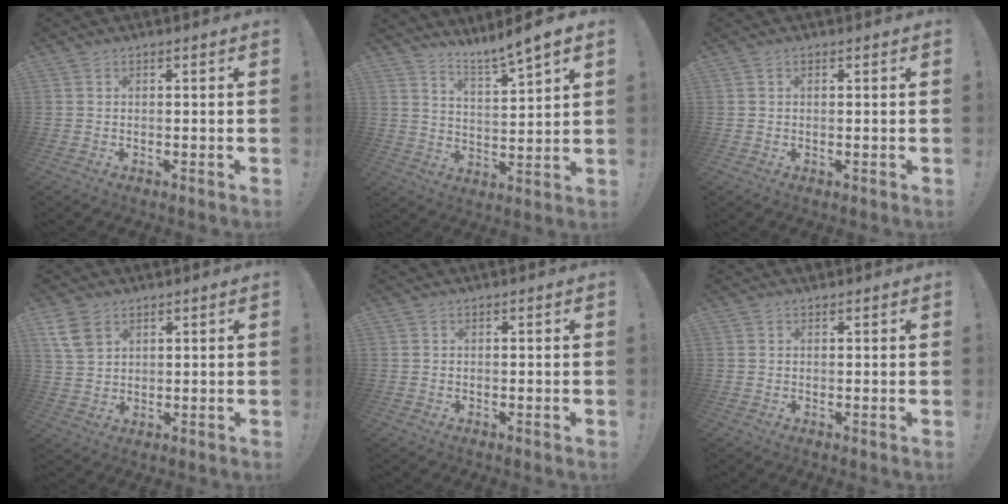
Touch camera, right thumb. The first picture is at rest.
{"total": 7.0, "force": [6.1, -0.5, 3.3], "torque": [-0.052, -0.052, 0.101]}
{"total": 0.6, "force": [0.3, 0.1, 0.5], "torque": [-0.004, -0.002, 0.004]}
{"total": 7.4, "force": [4.2, 4.6, 3.9], "torque": [-0.074, -0.010, 0.082]}
{"total": 0.0}
{"total": 0.9, "force": [0.7, 0.5, 0.2], "torque": [0.004, -0.003, 0.013]}